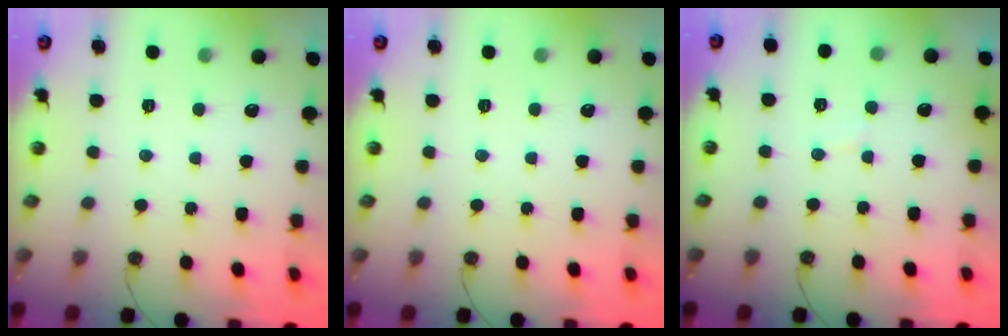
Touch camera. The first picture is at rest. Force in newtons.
{"total": 0.0}
{"total": 2.8, "press": 2.8, "slide": 0.3}